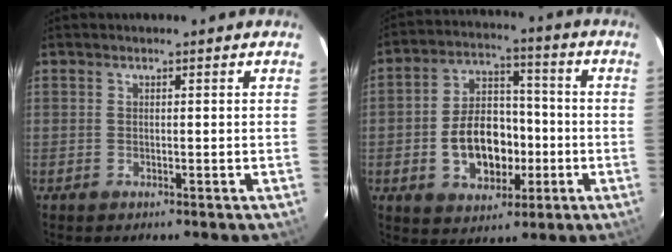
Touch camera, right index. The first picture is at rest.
{"total": 12.8, "force": [-3.0, 8.7, 8.9], "torque": [-0.178, 0.026, -0.034]}